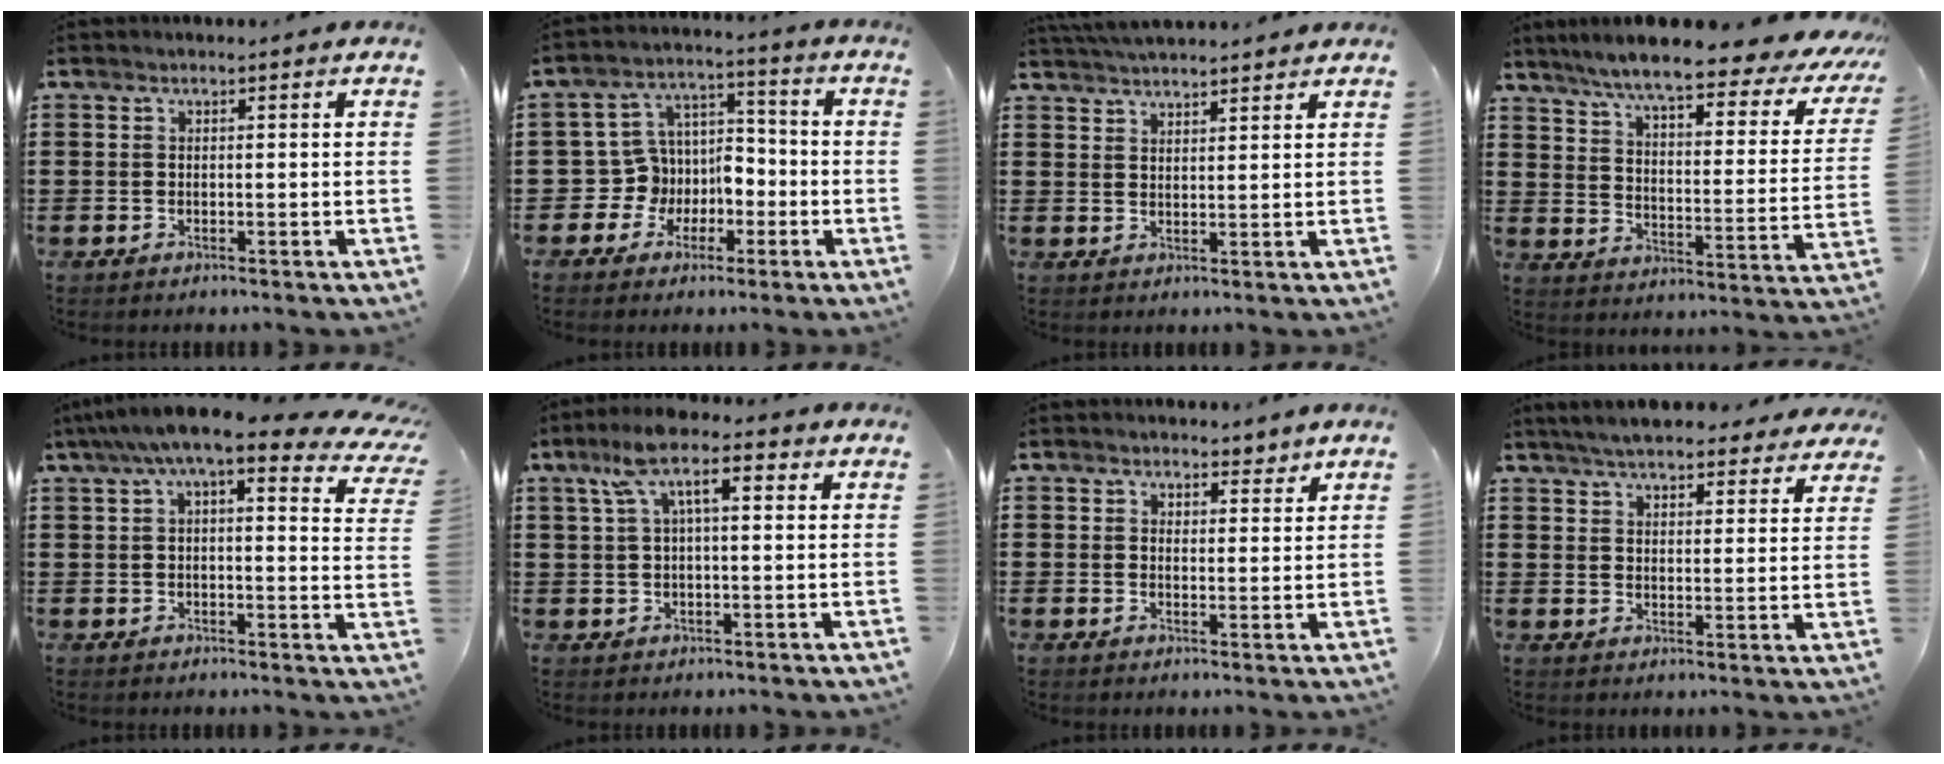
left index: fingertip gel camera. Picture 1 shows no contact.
{"total": 6.8, "force": [-1.6, 6.5, 0.8], "torque": [-0.059, -0.011, -0.030]}
{"total": 3.7, "force": [3.6, 0.1, 0.6], "torque": [-0.022, -0.005, 0.069]}
{"total": 8.1, "force": [6.7, -0.2, 4.6], "torque": [-0.108, -0.049, 0.108]}
{"total": 8.8, "force": [6.2, 1.3, 6.1], "torque": [-0.126, -0.017, 0.105]}
{"total": 7.8, "force": [3.2, 2.4, 6.7], "torque": [-0.138, 0.011, 0.053]}
{"total": 2.9, "force": [2.6, 1.2, 0.5], "torque": [-0.010, 0.000, 0.046]}
{"total": 5.7, "force": [5.4, 0.7, 1.5], "torque": [-0.050, -0.016, 0.099]}